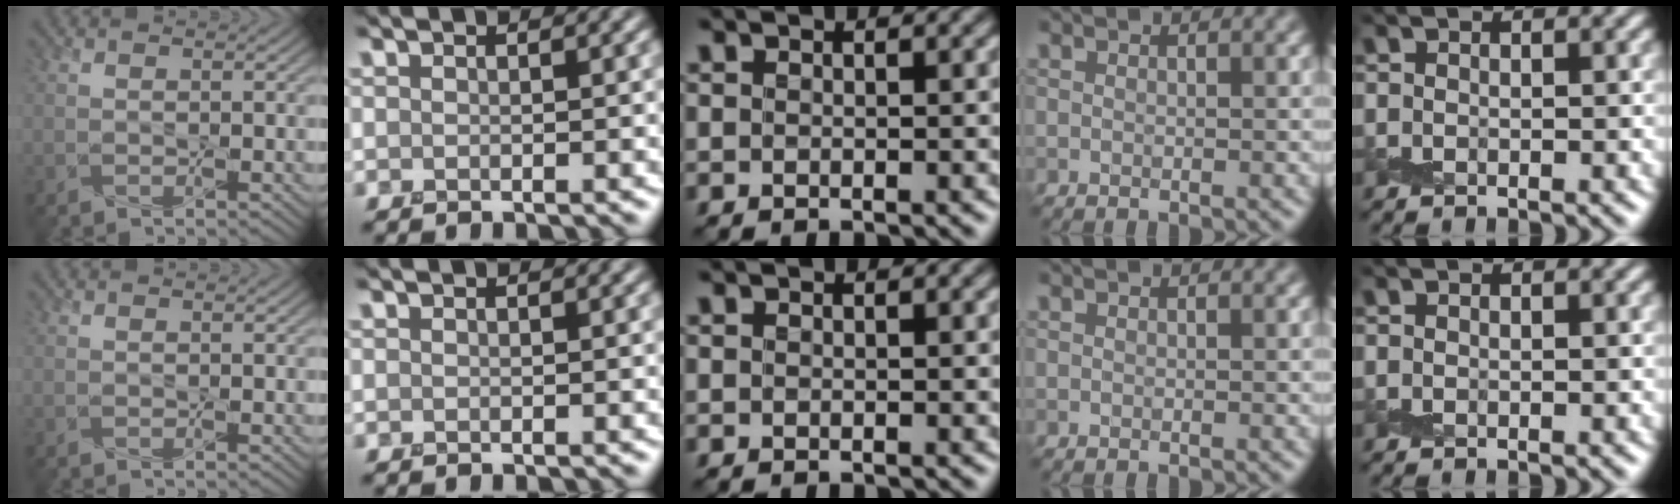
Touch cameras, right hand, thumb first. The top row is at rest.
{}